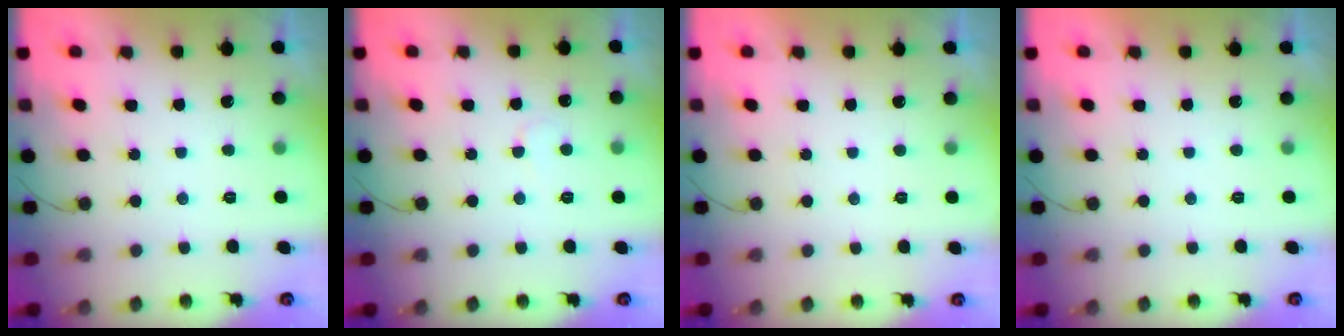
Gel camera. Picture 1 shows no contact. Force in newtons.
{"total": 2.7, "press": 2.7, "slide": 0.2}
{"total": 1.9, "press": 1.9, "slide": 0.1}
{"total": 1.7, "press": 1.7, "slide": 0.1}